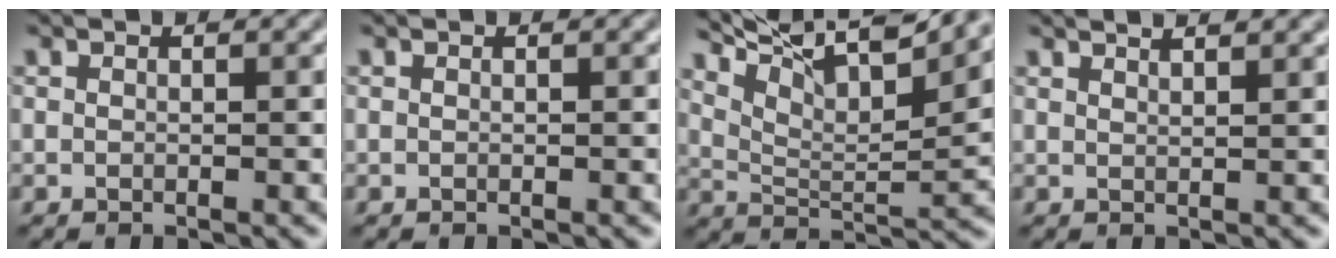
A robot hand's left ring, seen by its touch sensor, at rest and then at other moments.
{"total": 0.0}
{"total": 10.6, "force": [7.9, 2.7, 6.6], "torque": [-0.125, 0.016, 0.121]}
{"total": 2.9, "force": [2.4, 0.9, 1.3], "torque": [0.002, 0.025, 0.007]}